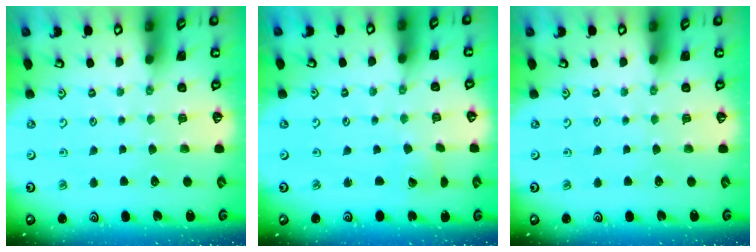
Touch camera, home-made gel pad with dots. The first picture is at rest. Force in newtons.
{"total": 2.7, "press": 2.7, "slide": 0.3}
{"total": 0.0}